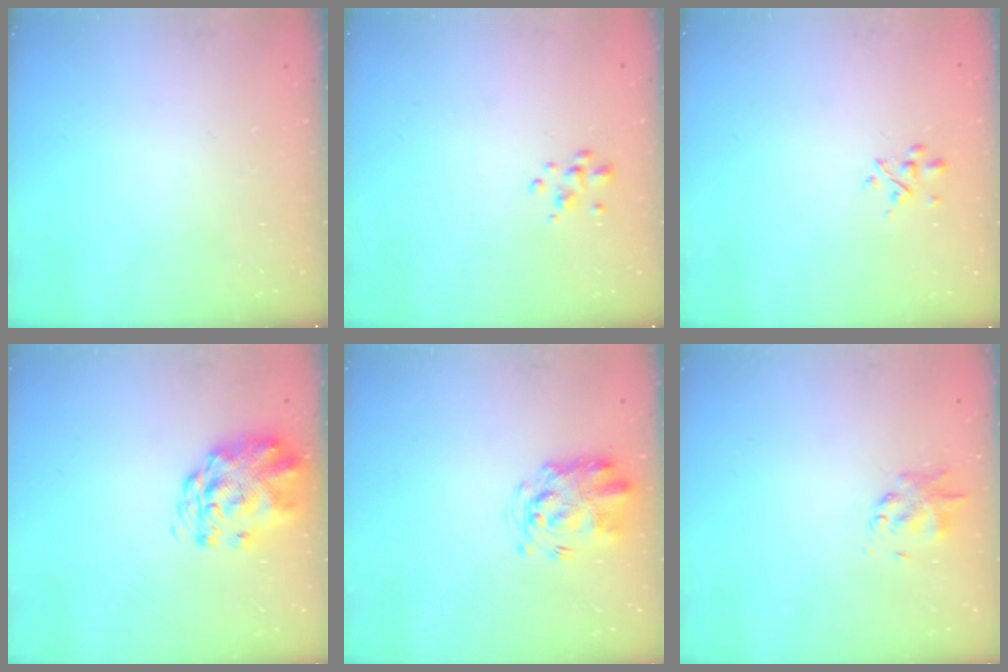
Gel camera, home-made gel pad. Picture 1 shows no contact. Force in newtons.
{"total": 2.2, "press": 2.2, "slide": 0.3}
{"total": 2.5, "press": 2.4, "slide": 0.8}
{"total": 3.0, "press": 2.8, "slide": 1.1}
{"total": 3.6, "press": 3.5, "slide": 0.6}
{"total": 1.8, "press": 1.7, "slide": 0.4}